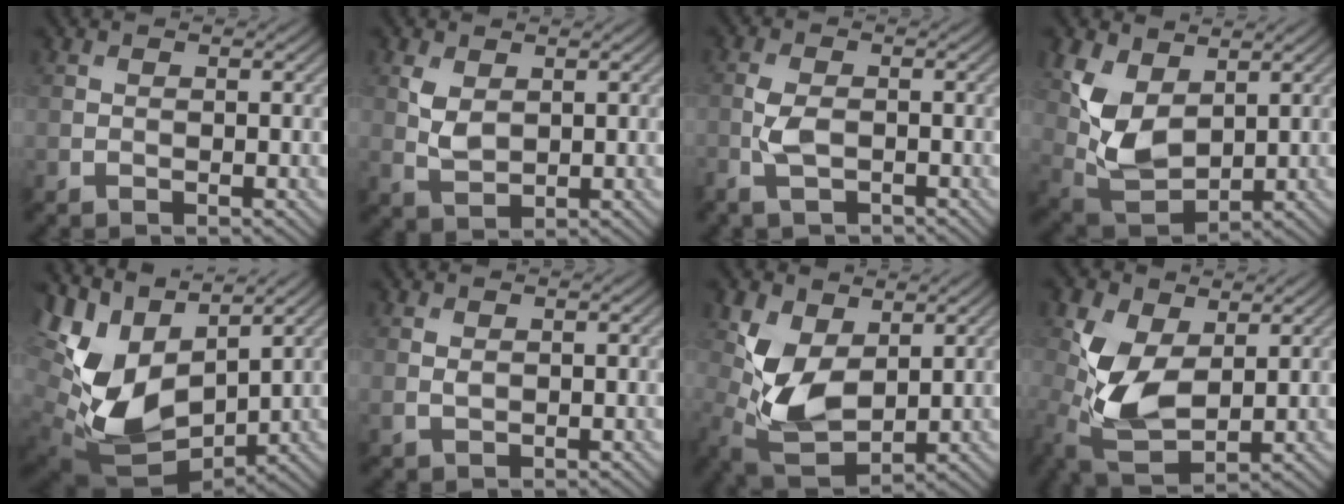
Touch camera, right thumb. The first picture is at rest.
{"total": 3.2, "force": [1.0, 2.0, 2.3], "torque": [-0.057, -0.003, 0.024]}
{"total": 3.8, "force": [-1.5, 2.1, 2.8], "torque": [-0.076, -0.005, -0.035]}
{"total": 9.2, "force": [3.5, 5.4, 6.5], "torque": [-0.170, -0.001, 0.073]}
{"total": 13.0, "force": [2.9, 8.2, 9.7], "torque": [-0.238, -0.008, 0.060]}
{"total": 1.2, "force": [0.4, 0.7, 0.8], "torque": [-0.023, -0.003, 0.013]}
{"total": 9.0, "force": [1.8, 5.3, 7.0], "torque": [-0.186, -0.003, 0.032]}
{"total": 10.0, "force": [0.7, 6.1, 7.9], "torque": [-0.217, 0.000, 0.012]}